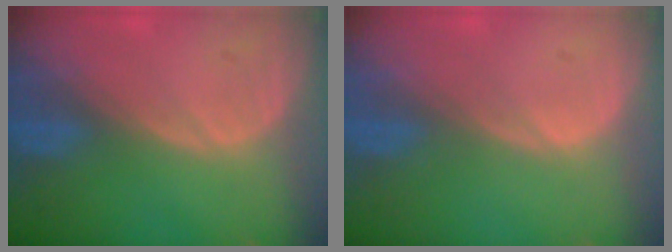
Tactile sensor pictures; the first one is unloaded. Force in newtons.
{"total": 0.5, "press": 0.1, "slide": 0.5}